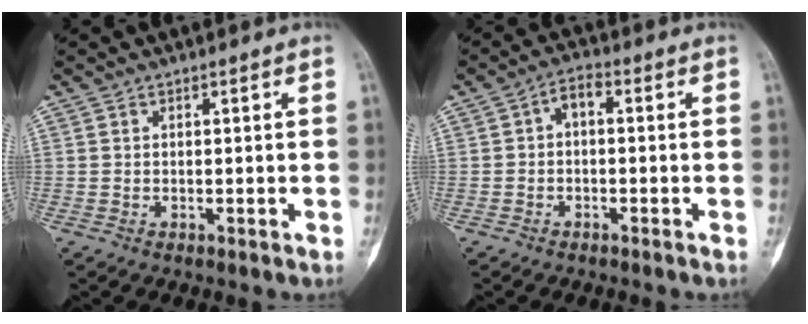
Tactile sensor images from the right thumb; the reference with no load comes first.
{"total": 3.2, "force": [-0.2, 1.5, 2.8], "torque": [-0.043, 0.018, -0.015]}